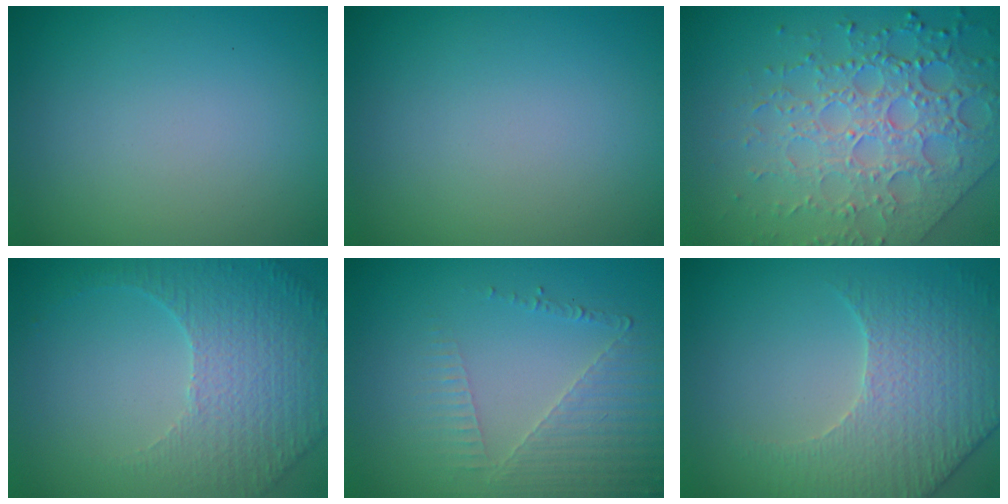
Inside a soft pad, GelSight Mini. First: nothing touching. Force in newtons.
{"total": 0.0}
{"total": 7.6, "press": 5.5, "slide": 5.2}
{"total": 5.3, "press": 3.6, "slide": 3.9}
{"total": 3.7, "press": 3.1, "slide": 2.0}
{"total": 4.3, "press": 4.2, "slide": 0.9}